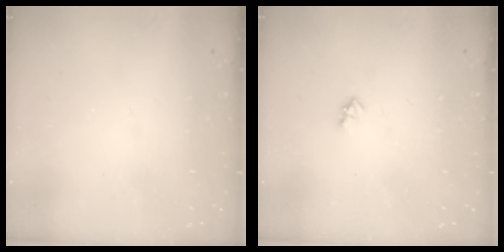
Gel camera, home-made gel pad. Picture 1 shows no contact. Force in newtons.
{"total": 2.0, "press": 2.0, "slide": 0.3}